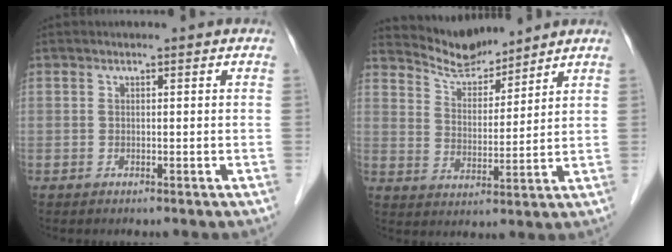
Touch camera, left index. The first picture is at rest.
{"total": 6.9, "force": [6.8, 1.0, 0.6], "torque": [-0.022, 0.010, 0.131]}